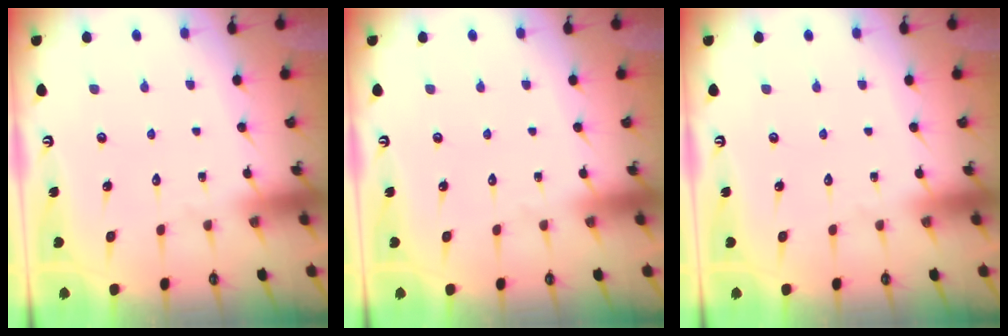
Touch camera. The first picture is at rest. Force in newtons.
{"total": 0.0}
{"total": 0.0}